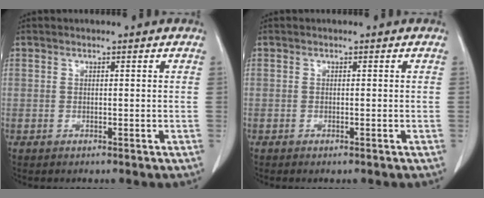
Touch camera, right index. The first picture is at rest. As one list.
[{"total": 0.6, "force": [-0.4, 0.0, 0.4], "torque": [-0.013, -0.003, -0.005]}]